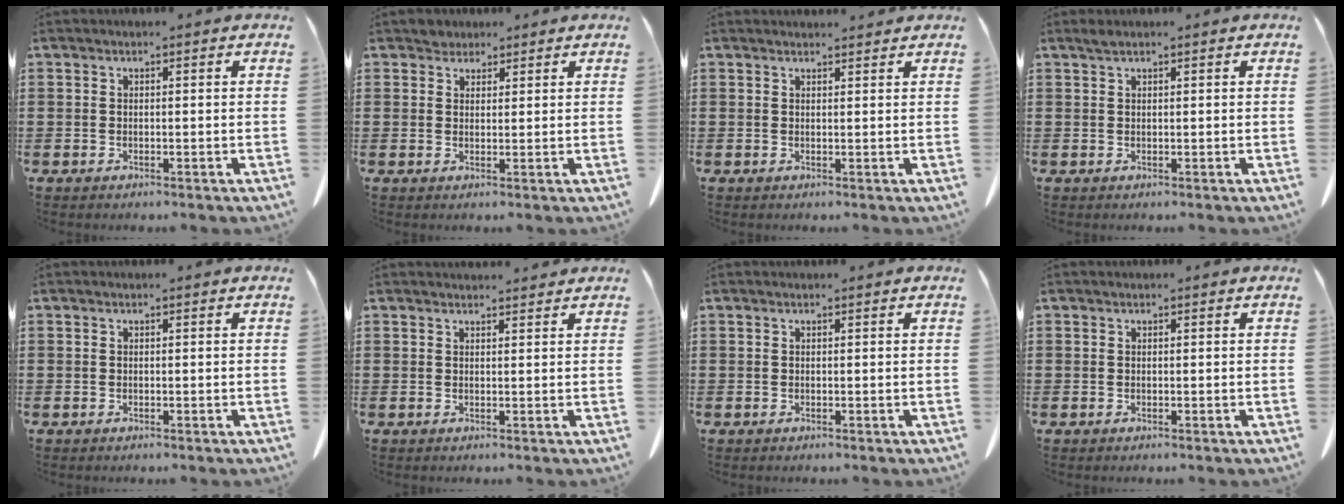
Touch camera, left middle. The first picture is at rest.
{"total": 2.0, "force": [1.9, 0.9, 0.0], "torque": [0.003, -0.001, 0.037]}
{"total": 1.2, "force": [1.2, 0.1, 0.2], "torque": [-0.007, 0.000, 0.023]}
{"total": 1.0, "force": [0.7, 0.0, 0.7], "torque": [-0.016, -0.002, 0.014]}
{"total": 0.0}
{"total": 1.5, "force": [1.5, 0.2, 0.2], "torque": [-0.008, 0.001, 0.028]}
{"total": 0.0}
{"total": 0.0}